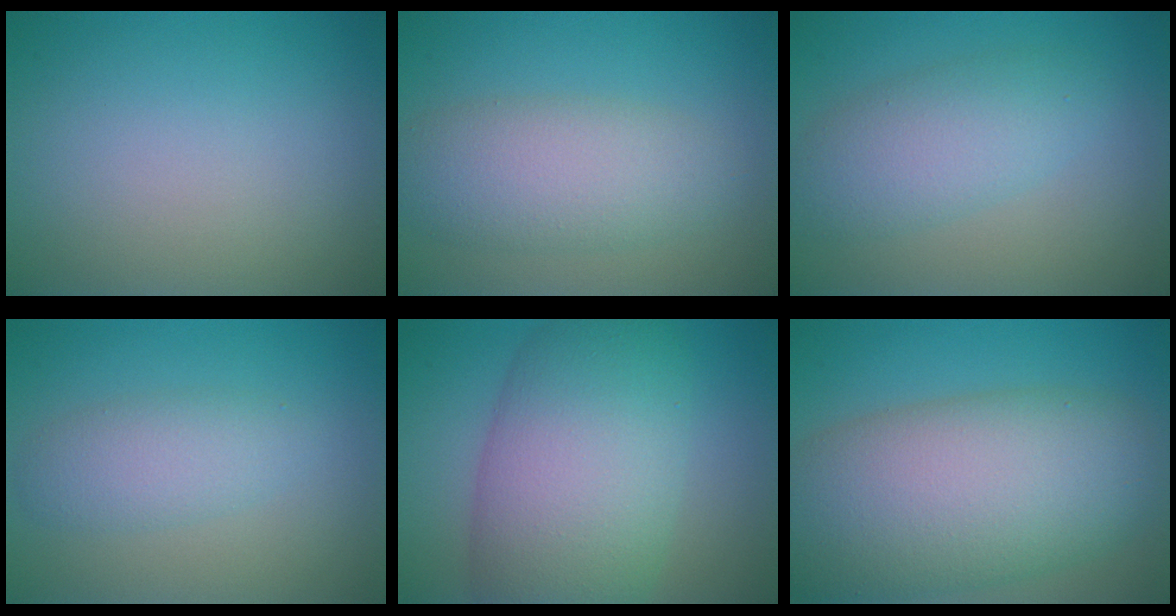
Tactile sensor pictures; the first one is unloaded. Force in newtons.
{"total": 5.2, "press": 5.2, "slide": 0.1}
{"total": 4.4, "press": 4.4, "slide": 0.1}
{"total": 2.9, "press": 2.9, "slide": 0.1}
{"total": 11.0, "press": 11.0, "slide": 0.4}
{"total": 12.3, "press": 12.3, "slide": 0.3}